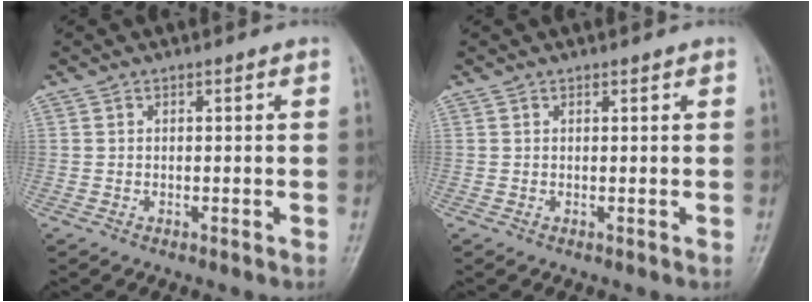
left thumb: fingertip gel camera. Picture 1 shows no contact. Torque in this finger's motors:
{"motor_torque": [0.01, 0.03, -0.10, 0.00, 0.00]}